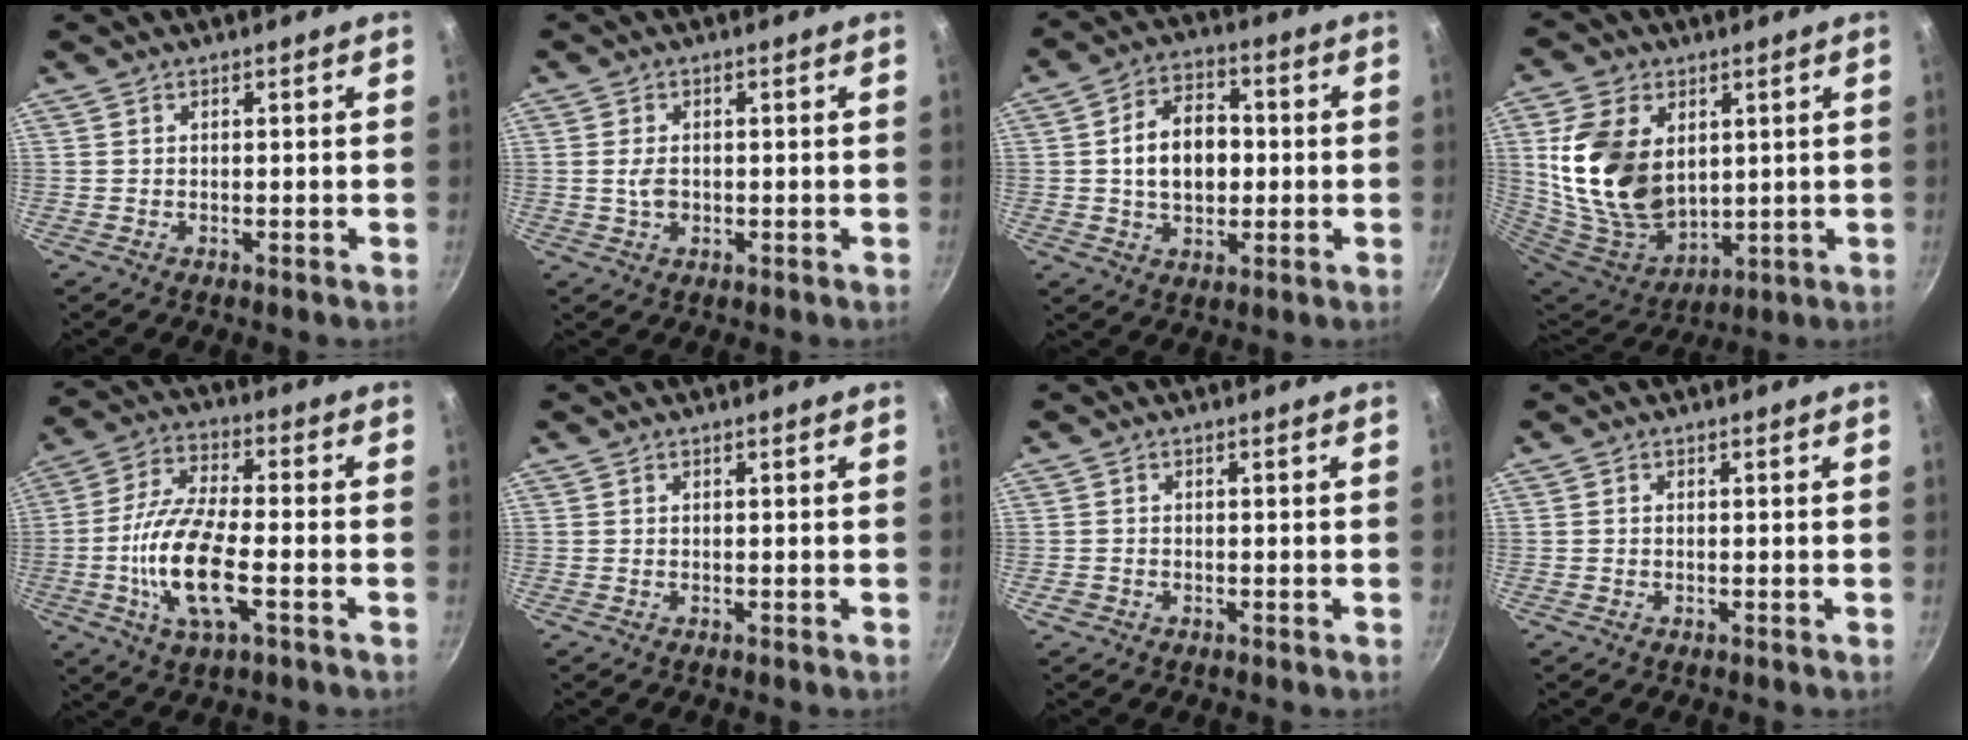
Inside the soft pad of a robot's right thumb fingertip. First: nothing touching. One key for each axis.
{"total": 3.0, "fx": -0.2, "fy": 2.0, "fz": 2.2, "tx": -0.036, "ty": 0.000, "tz": -0.004}
{"total": 11.3, "fx": 0.1, "fy": 7.8, "fz": 8.2, "tx": -0.106, "ty": 0.018, "tz": -0.004}
{"total": 19.5, "fx": 4.0, "fy": 13.2, "fz": 13.7, "tx": -0.245, "ty": -0.034, "tz": 0.094}
{"total": 14.5, "fx": -3.6, "fy": 5.1, "fz": 13.1, "tx": -0.258, "ty": 0.019, "tz": -0.079}
{"total": 0.0}
{"total": 1.1, "fx": -0.6, "fy": 0.8, "fz": 0.4, "tx": -0.009, "ty": 0.002, "tz": -0.007}
{"total": 0.0}